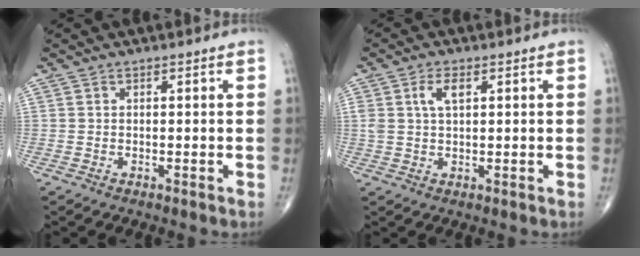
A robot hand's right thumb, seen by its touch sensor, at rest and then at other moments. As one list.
[{"total": 4.0, "force": [1.4, 1.9, 3.2], "torque": [-0.062, 0.003, 0.030]}]